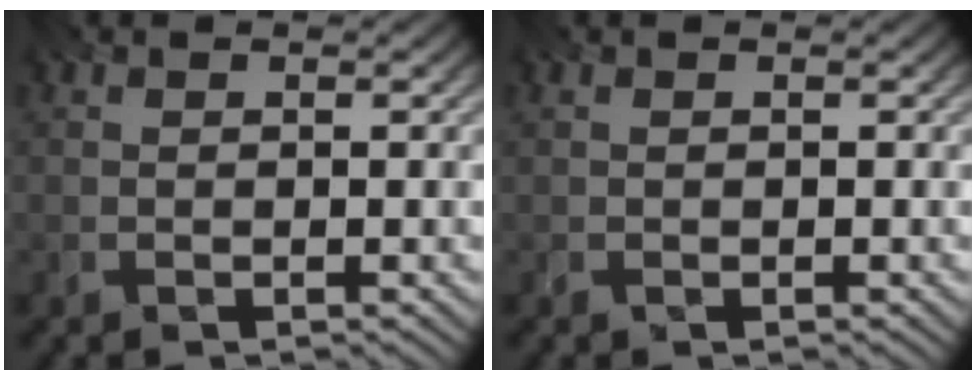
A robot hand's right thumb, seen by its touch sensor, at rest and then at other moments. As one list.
[{"total": 0.0}]